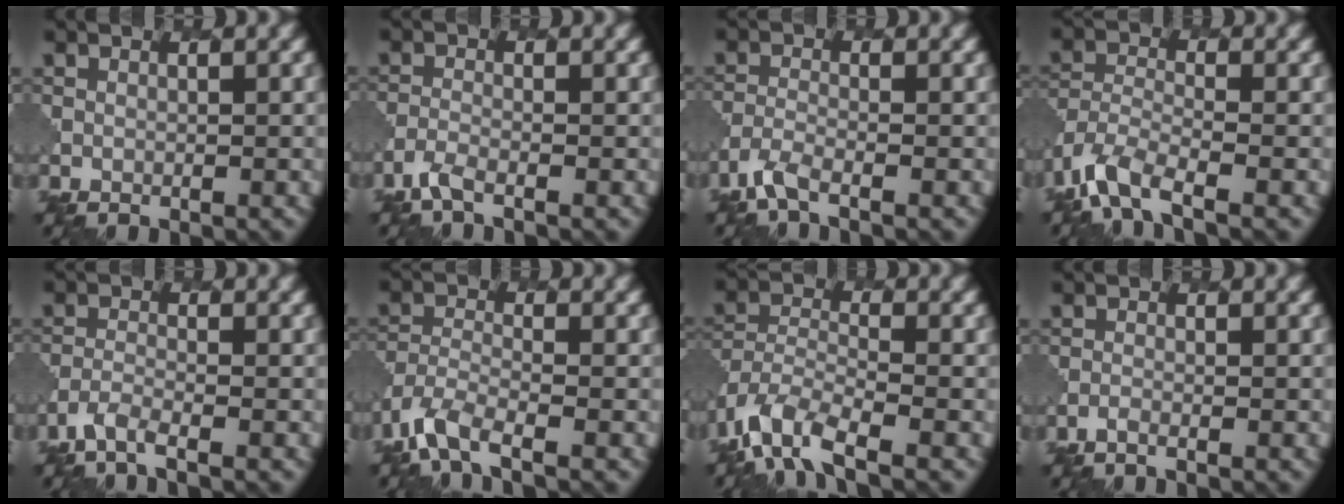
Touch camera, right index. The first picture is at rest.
{"total": 1.9, "force": [-1.6, 0.4, 1.0], "torque": [-0.026, -0.009, -0.043]}
{"total": 2.5, "force": [-2.0, 0.5, 1.4], "torque": [-0.037, -0.009, -0.053]}
{"total": 5.7, "force": [-3.9, 2.2, 3.5], "torque": [-0.071, -0.009, -0.083]}
{"total": 2.5, "force": [-2.0, 0.5, 1.3], "torque": [-0.034, -0.008, -0.052]}
{"total": 4.8, "force": [-3.4, 1.6, 2.9], "torque": [-0.062, -0.010, -0.076]}
{"total": 7.6, "force": [-5.1, 3.2, 4.7], "torque": [-0.089, -0.012, -0.106]}
{"total": 0.9, "force": [-0.8, 0.2, 0.4], "torque": [-0.002, -0.003, -0.024]}